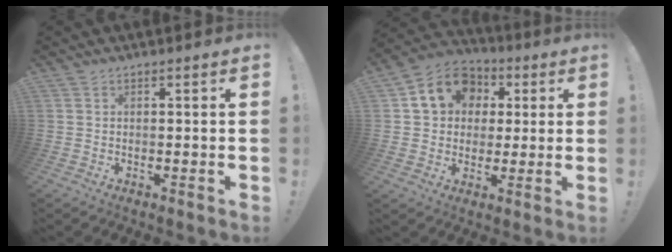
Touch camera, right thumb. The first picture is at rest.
{"total": 13.6, "force": [4.0, 11.4, 6.4], "torque": [-0.085, -0.006, 0.078]}